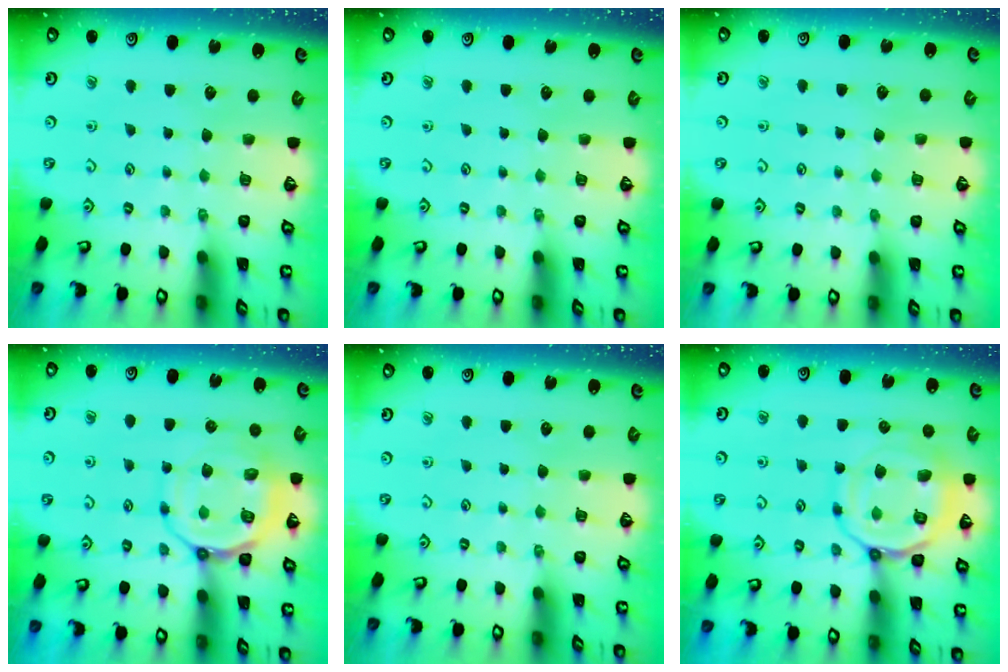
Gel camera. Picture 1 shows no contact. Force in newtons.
{"total": 0.0}
{"total": 0.8, "press": 0.8, "slide": 0.1}
{"total": 13.4, "press": 13.3, "slide": 1.7}
{"total": 0.0}
{"total": 16.1, "press": 16.1, "slide": 1.5}